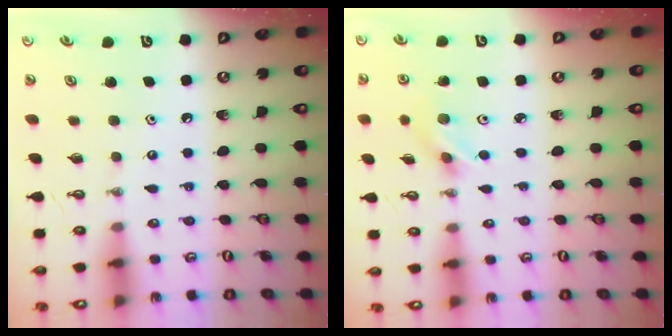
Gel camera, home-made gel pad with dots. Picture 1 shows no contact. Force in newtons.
{"total": 2.9, "press": 2.8, "slide": 0.8}